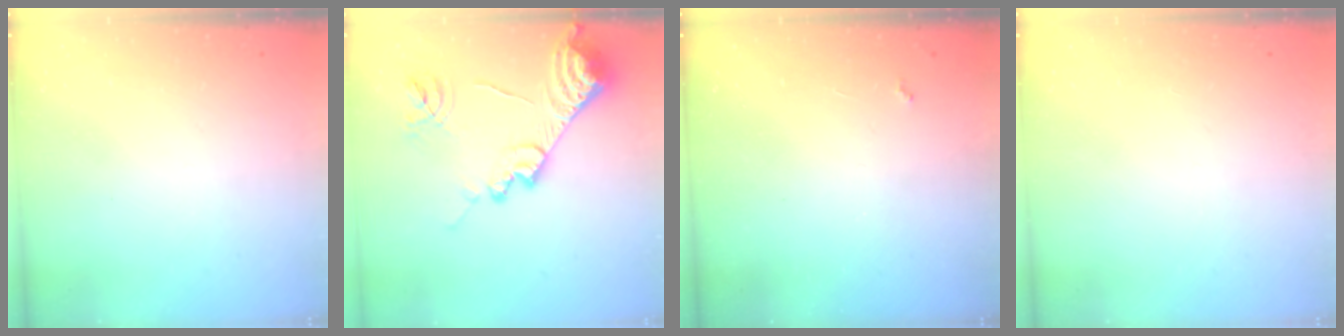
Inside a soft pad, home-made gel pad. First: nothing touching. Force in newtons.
{"total": 17.2, "press": 17.1, "slide": 1.6}
{"total": 2.3, "press": 2.3, "slide": 0.4}
{"total": 1.1, "press": 1.0, "slide": 0.1}